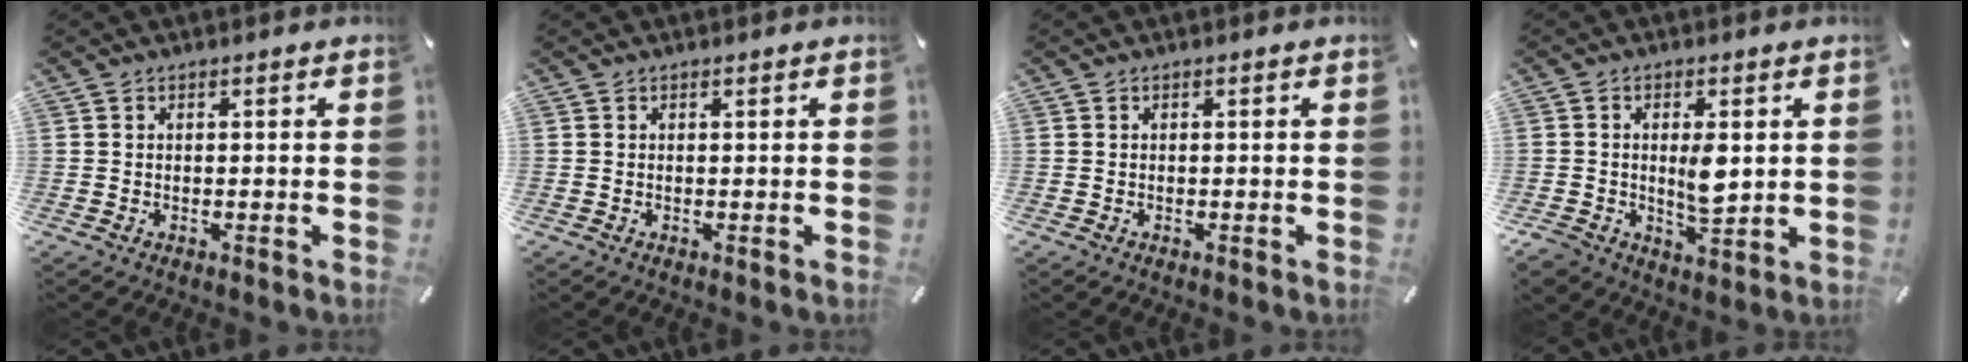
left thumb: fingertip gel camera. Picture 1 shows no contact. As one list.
[{"total": 0.0}, {"total": 0.0}, {"total": 7.4, "force": [0.7, 4.7, 5.7], "torque": [-0.090, -0.009, 0.009]}]